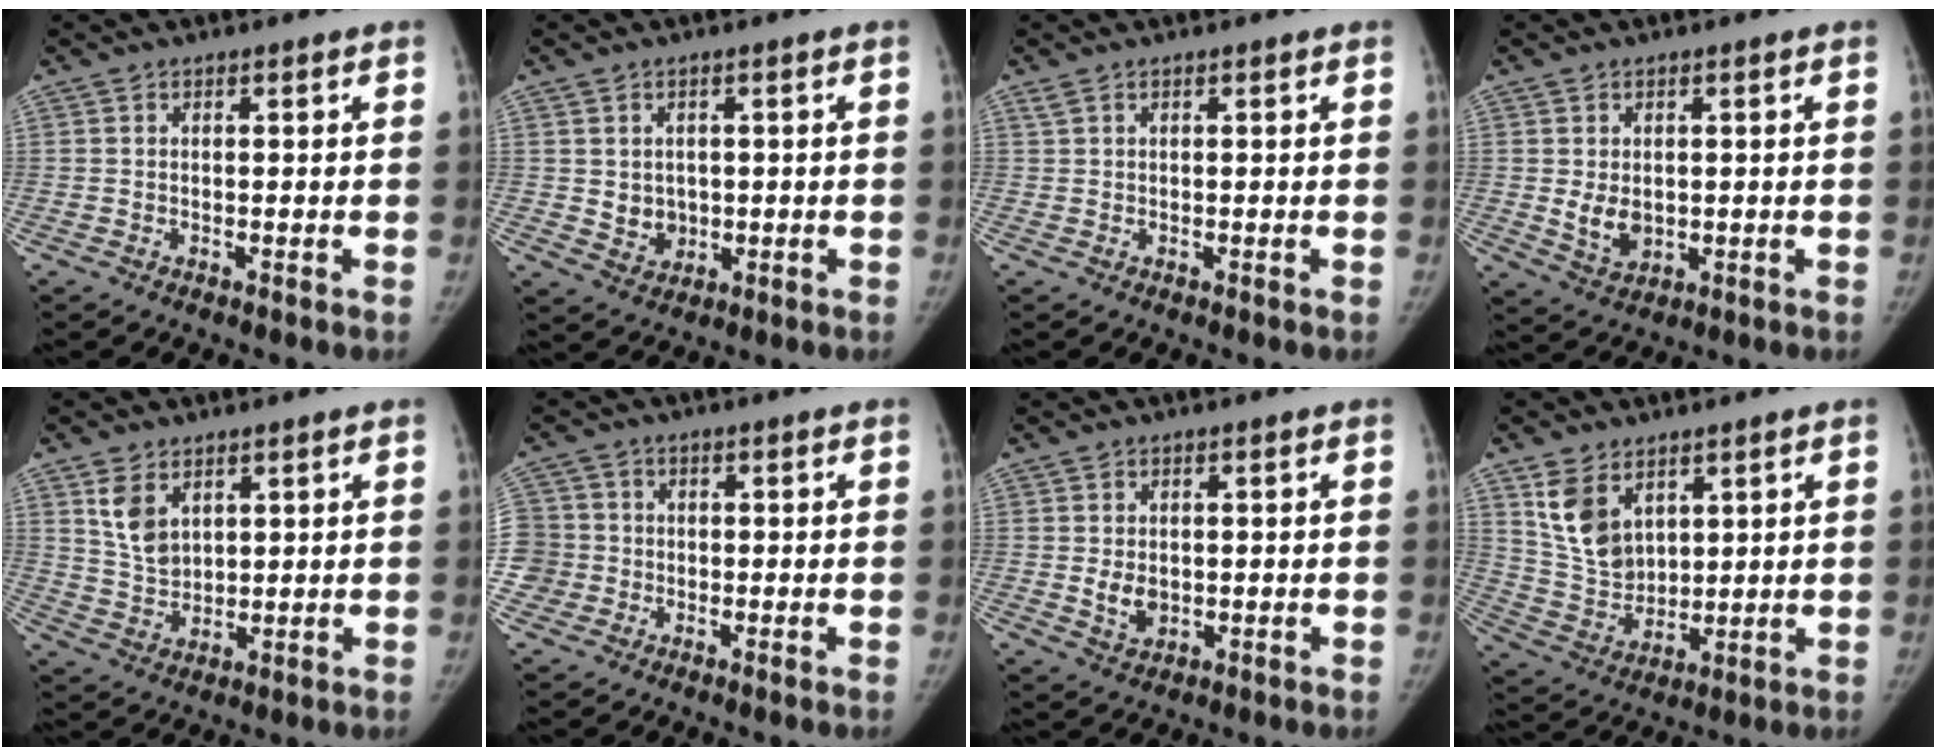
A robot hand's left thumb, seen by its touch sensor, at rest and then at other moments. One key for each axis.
{"total": 4.1, "fx": 0.1, "fy": 3.6, "fz": 1.9, "tx": -0.013, "ty": -0.012, "tz": 0.014}
{"total": 0.9, "fx": 0.7, "fy": 0.4, "fz": 0.4, "tx": -0.010, "ty": 0.008, "tz": 0.017}
{"total": 4.6, "fx": 0.0, "fy": 3.4, "fz": 3.1, "tx": -0.040, "ty": -0.019, "tz": 0.013}
{"total": 6.6, "fx": 3.4, "fy": 4.2, "fz": 3.8, "tx": -0.057, "ty": -0.020, "tz": 0.076}
{"total": 6.3, "fx": -0.8, "fy": 6.2, "fz": 0.6, "tx": 0.000, "ty": 0.017, "tz": -0.018}
{"total": 3.7, "fx": -0.2, "fy": 2.8, "fz": 2.4, "tx": -0.030, "ty": -0.014, "tz": 0.005}
{"total": 10.7, "fx": 5.6, "fy": 7.1, "fz": 5.7, "tx": -0.087, "ty": -0.028, "tz": 0.127}